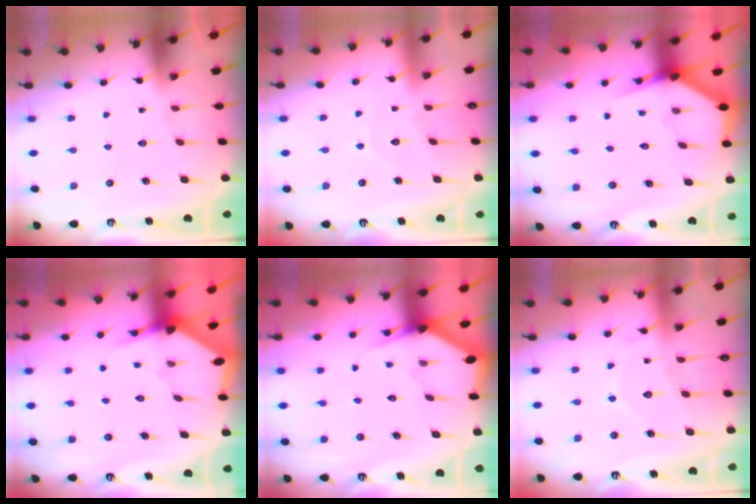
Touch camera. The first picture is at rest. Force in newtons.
{"total": 4.3, "press": 4.3, "slide": 0.4}
{"total": 3.9, "press": 3.9, "slide": 0.2}
{"total": 2.9, "press": 2.9, "slide": 0.1}
{"total": 3.1, "press": 3.1, "slide": 0.1}
{"total": 8.1, "press": 8.0, "slide": 0.8}